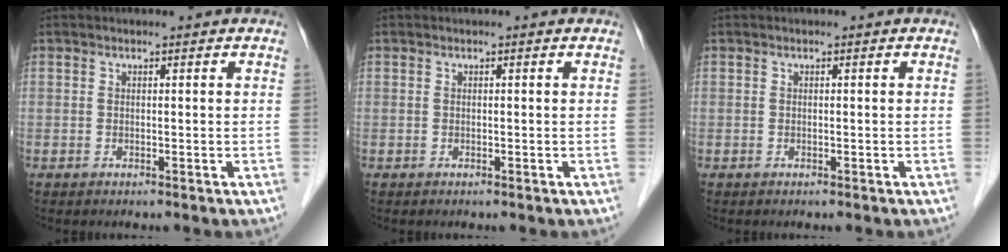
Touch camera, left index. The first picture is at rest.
{"total": 0.0}
{"total": 0.0}